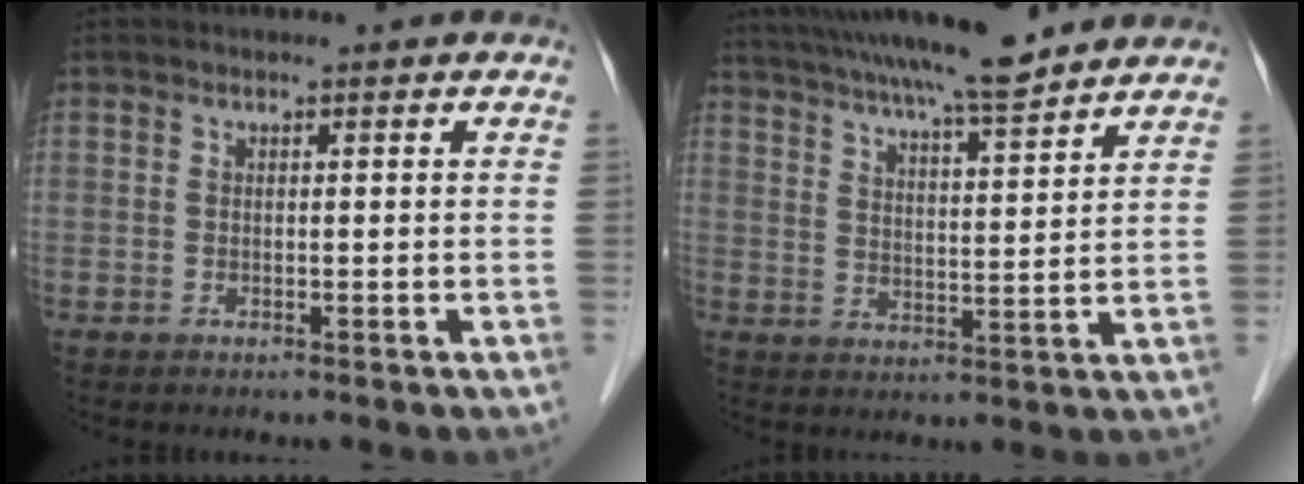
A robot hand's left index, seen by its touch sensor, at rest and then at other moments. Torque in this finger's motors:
{"motor_torque": [0.48, -0.58, 0.75, 0.21]}